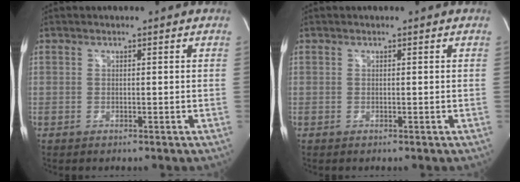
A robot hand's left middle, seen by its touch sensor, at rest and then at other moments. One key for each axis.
{"total": 0.0}